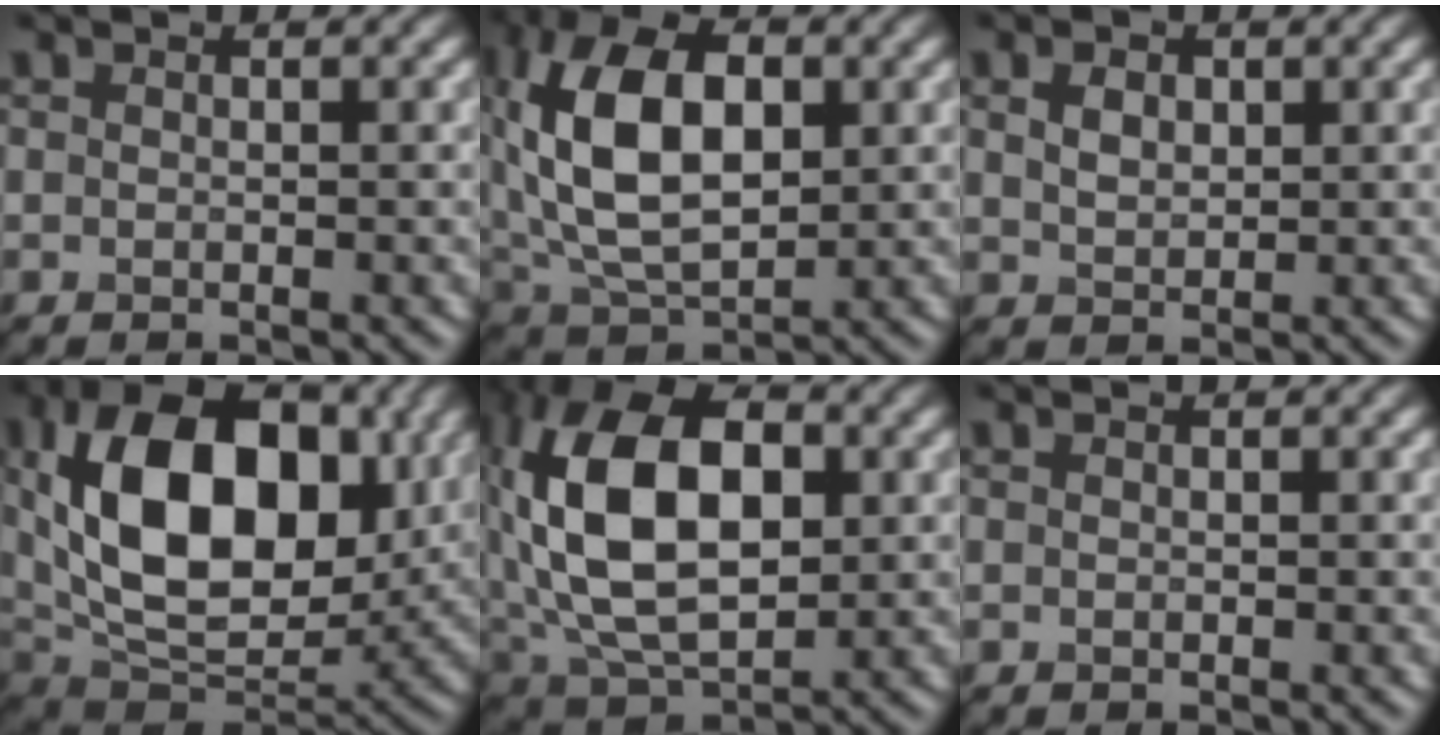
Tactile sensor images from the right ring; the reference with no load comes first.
{"total": 12.4, "force": [2.0, 7.4, 9.8], "torque": [-0.206, 0.013, 0.035]}
{"total": 2.0, "force": [0.7, 1.4, 1.2], "torque": [-0.025, 0.001, 0.015]}
{"total": 15.4, "force": [3.0, 9.7, 11.5], "torque": [-0.200, 0.005, 0.051]}
{"total": 15.3, "force": [1.5, 9.2, 12.1], "torque": [-0.233, 0.009, 0.026]}
{"total": 0.0}